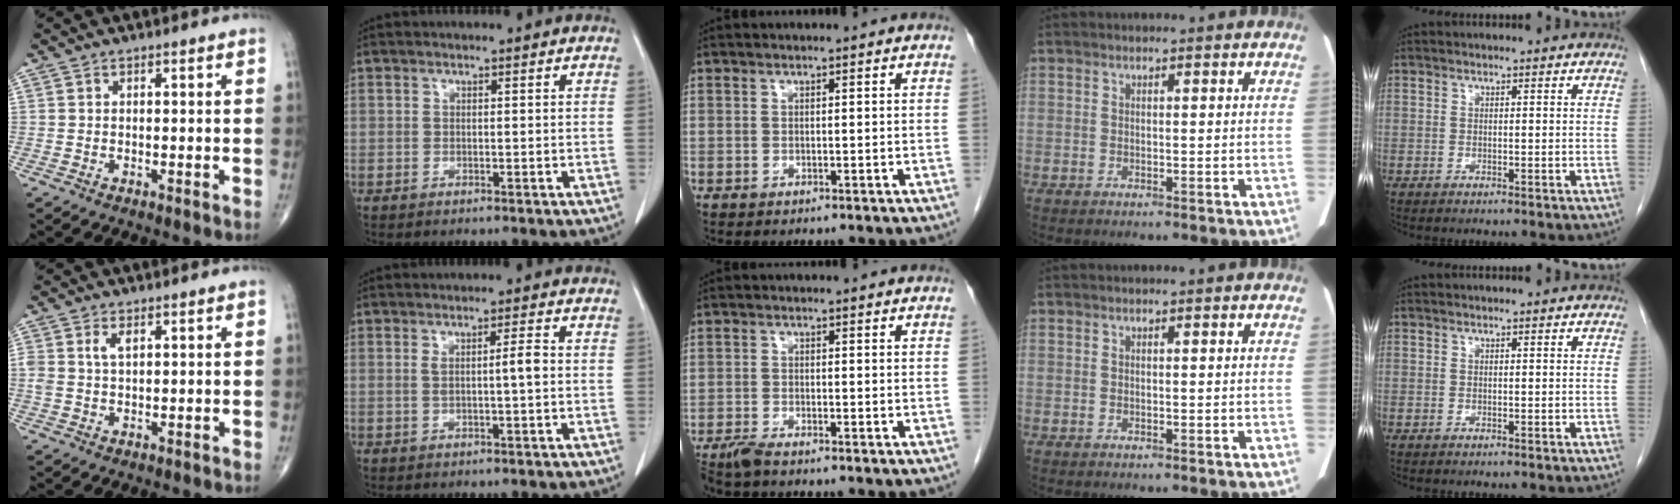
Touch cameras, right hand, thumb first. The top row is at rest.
{"thumb": {"total": 2.7, "force": [1.1, 1.4, 2.1], "torque": [-0.043, 0.003, 0.025]}, "index": {"total": 2.6, "force": [0.1, -0.1, 2.6], "torque": [-0.041, 0.004, 0.006]}, "middle": {"total": 2.5, "force": [-2.1, 0.1, 1.2], "torque": [-0.031, -0.006, -0.043]}}